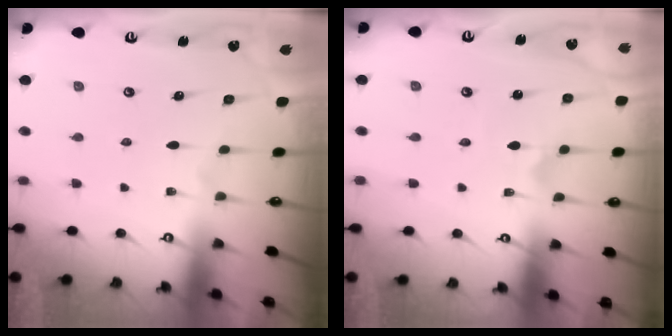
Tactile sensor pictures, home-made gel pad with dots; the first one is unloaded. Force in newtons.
{"total": 2.1, "press": 2.1, "slide": 0.1}